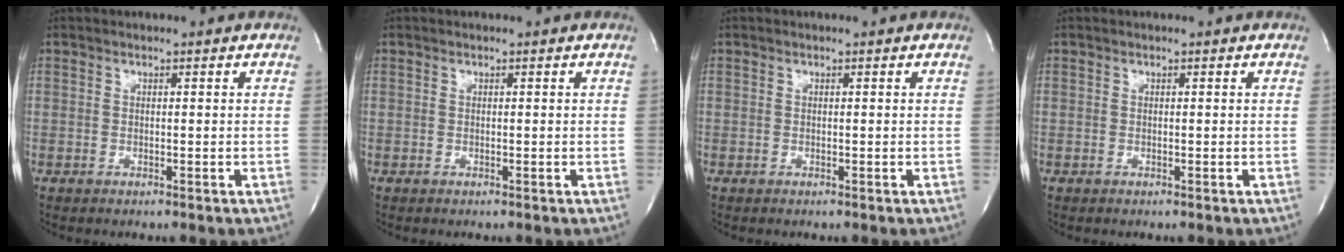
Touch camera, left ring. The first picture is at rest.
{"total": 0.0}
{"total": 0.0}
{"total": 0.0}